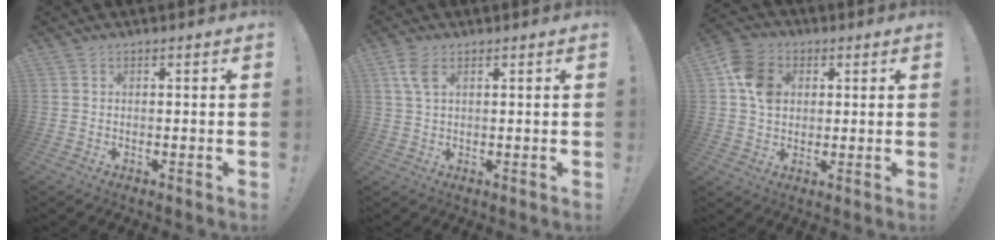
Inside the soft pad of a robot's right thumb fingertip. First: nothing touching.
{"total": 4.6, "force": [2.0, 2.3, 3.5], "torque": [-0.073, -0.004, 0.036]}
{"total": 10.4, "force": [2.3, 8.4, 5.8], "torque": [-0.097, 0.007, 0.046]}